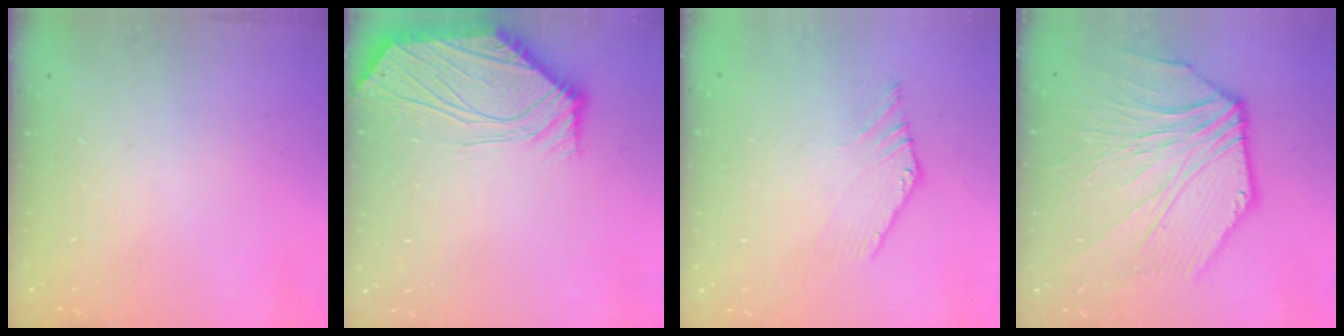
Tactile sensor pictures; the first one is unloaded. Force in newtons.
{"total": 7.1, "press": 7.0, "slide": 1.0}
{"total": 2.1, "press": 2.1, "slide": 0.2}
{"total": 9.3, "press": 9.2, "slide": 1.7}